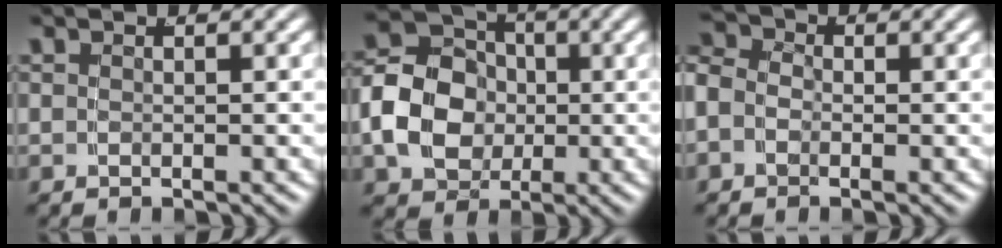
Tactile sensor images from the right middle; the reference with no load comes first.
{"total": 10.4, "force": [-0.3, 8.9, 5.4], "torque": [-0.107, -0.012, -0.009]}
{"total": 5.1, "force": [0.4, 4.5, 2.5], "torque": [-0.053, 0.005, -0.011]}